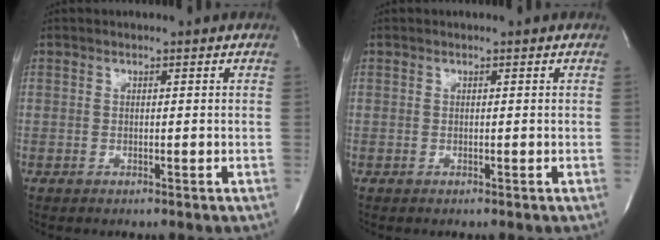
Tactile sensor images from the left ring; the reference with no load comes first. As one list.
[{"total": 0.0}]